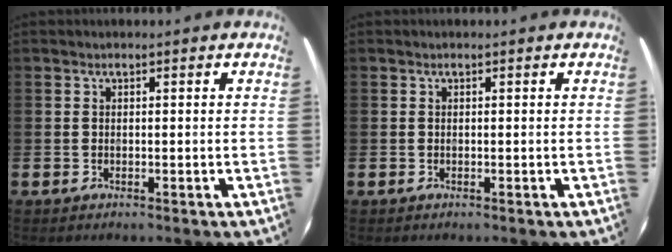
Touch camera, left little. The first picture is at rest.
{"total": 0.0}